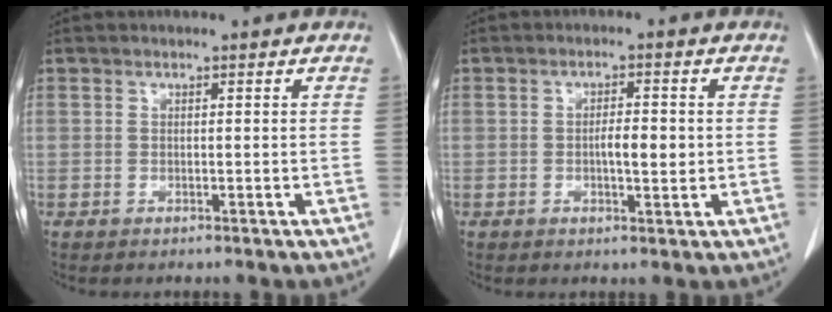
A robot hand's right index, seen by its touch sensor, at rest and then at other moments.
{"total": 3.6, "force": [-0.2, 1.0, 3.5], "torque": [-0.060, 0.000, -0.001]}